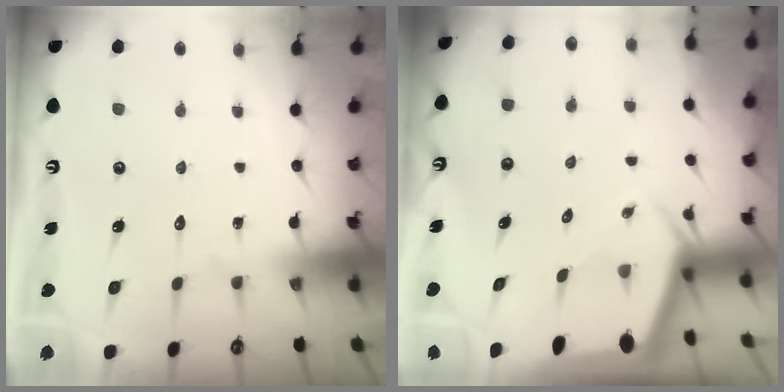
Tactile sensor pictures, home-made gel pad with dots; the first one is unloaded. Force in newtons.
{"total": 3.0, "press": 3.0, "slide": 0.1}